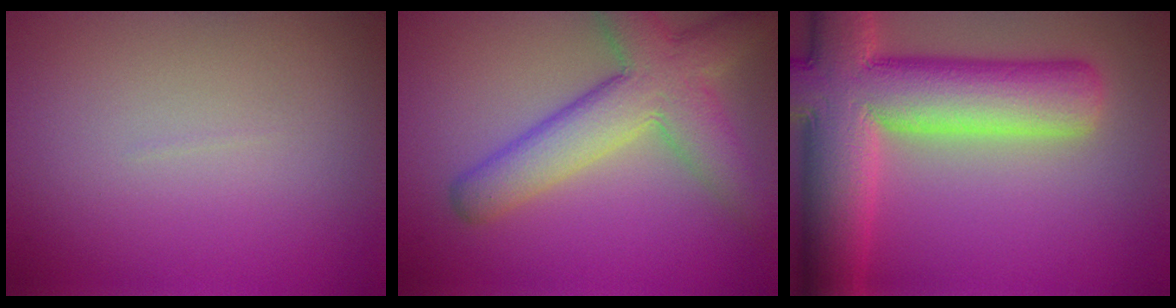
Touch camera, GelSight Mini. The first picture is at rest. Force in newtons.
{"total": 7.3, "press": 7.3, "slide": 0.5}
{"total": 12.9, "press": 12.8, "slide": 0.8}